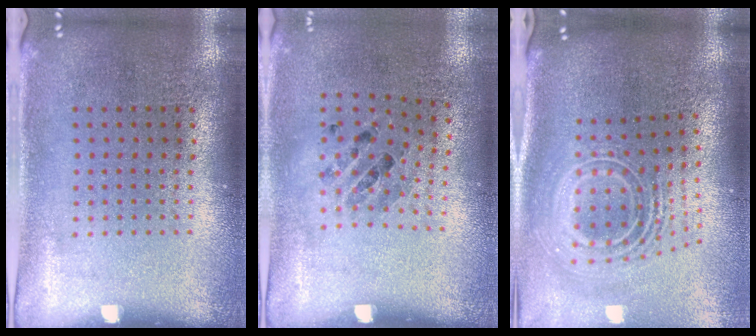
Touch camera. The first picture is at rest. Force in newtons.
{"total": 0.8, "press": 0.7, "slide": 0.4}
{"total": 2.7, "press": 1.8, "slide": 2.0}